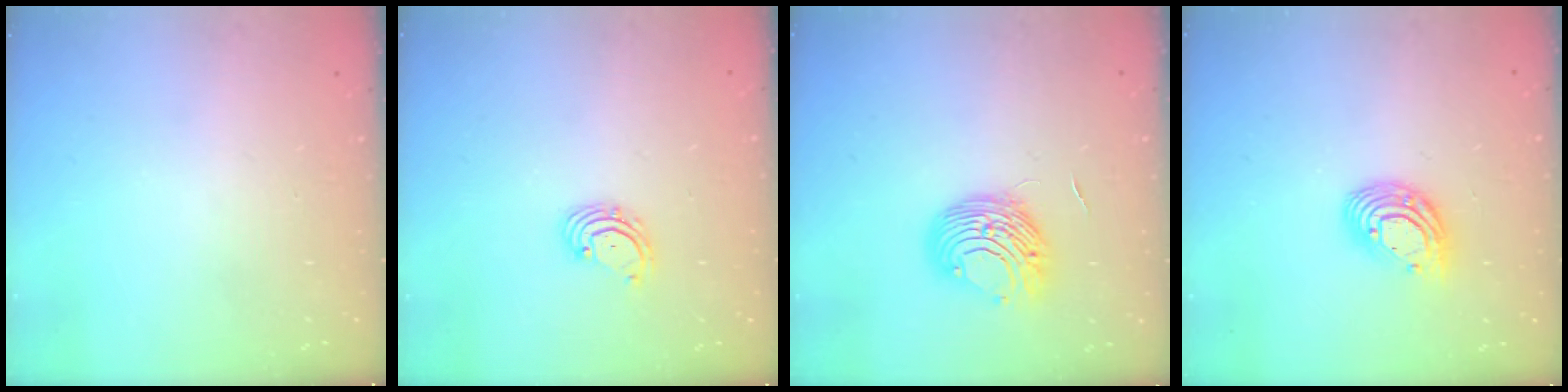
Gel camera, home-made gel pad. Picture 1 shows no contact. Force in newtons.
{"total": 2.6, "press": 2.5, "slide": 0.6}
{"total": 9.4, "press": 9.3, "slide": 1.0}
{"total": 12.1, "press": 12.0, "slide": 1.2}